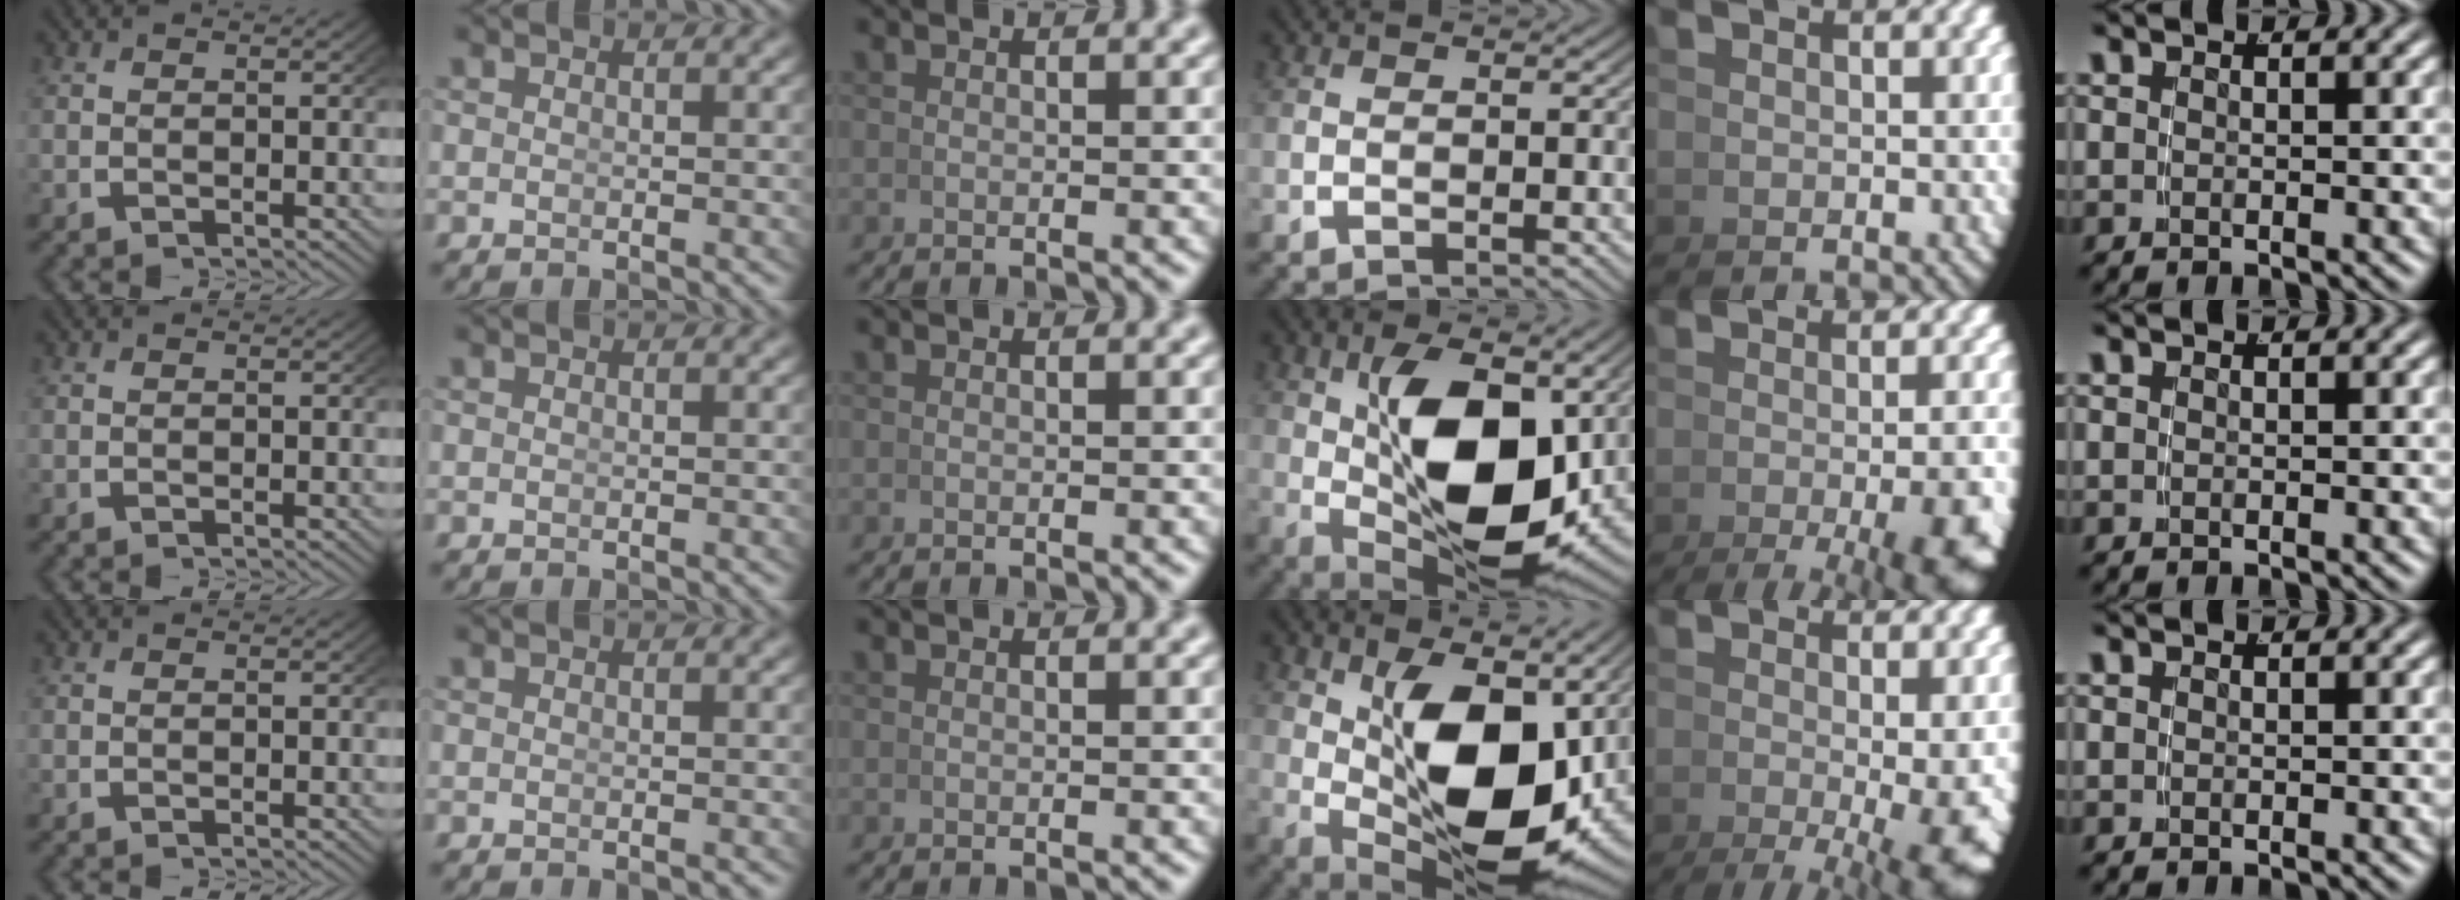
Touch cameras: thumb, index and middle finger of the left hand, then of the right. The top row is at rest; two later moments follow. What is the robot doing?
{"motion": "grasp_and_lifting", "object": "pen"}